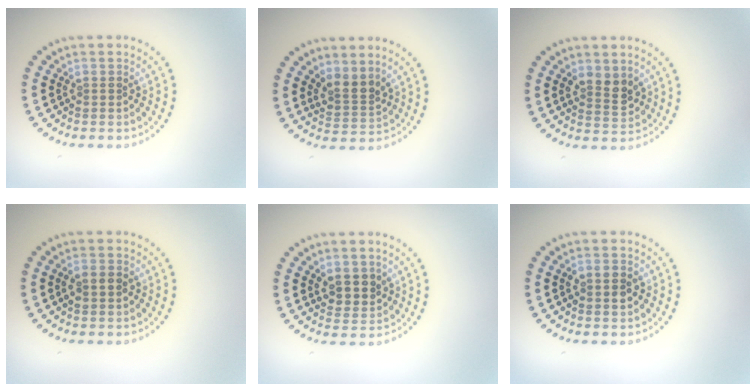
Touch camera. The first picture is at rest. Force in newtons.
{"total": 2.6, "press": 1.9, "slide": 1.7}
{"total": 2.5, "press": 2.4, "slide": 0.7}
{"total": 1.3, "press": 1.3, "slide": 0.1}
{"total": 2.5, "press": 2.3, "slide": 0.8}
{"total": 1.4, "press": 1.4, "slide": 0.1}